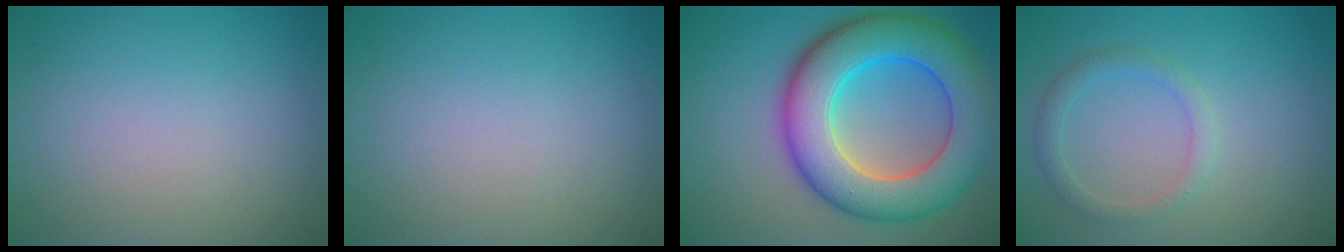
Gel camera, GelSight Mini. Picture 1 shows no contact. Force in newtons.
{"total": 0.0}
{"total": 11.7, "press": 11.7, "slide": 0.3}
{"total": 1.8, "press": 1.8, "slide": 0.1}